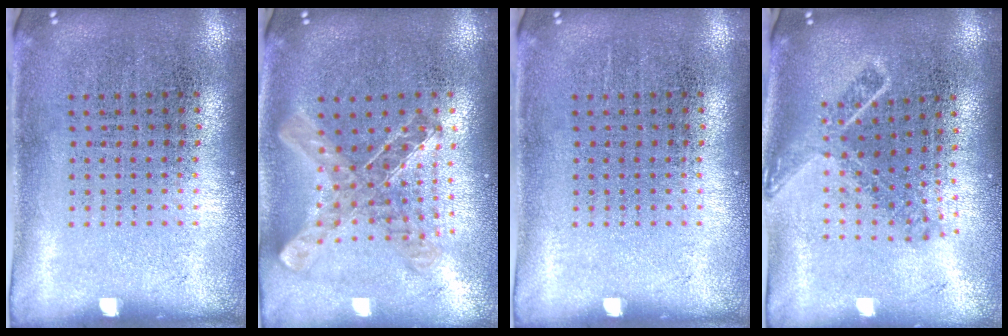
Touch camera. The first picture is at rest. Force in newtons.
{"total": 0.9, "press": 0.9, "slide": 0.1}
{"total": 0.0}
{"total": 1.8, "press": 1.4, "slide": 1.2}